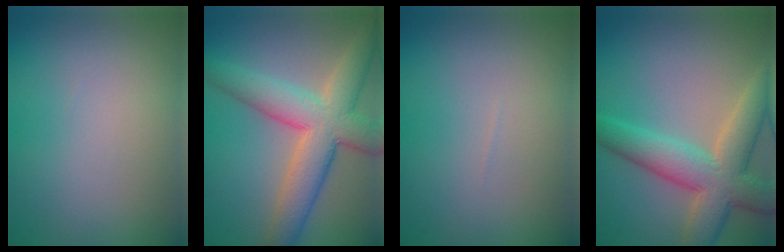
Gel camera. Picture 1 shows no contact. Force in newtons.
{"total": 8.3, "press": 8.3, "slide": 0.5}
{"total": 0.0}
{"total": 7.7, "press": 7.7, "slide": 0.5}